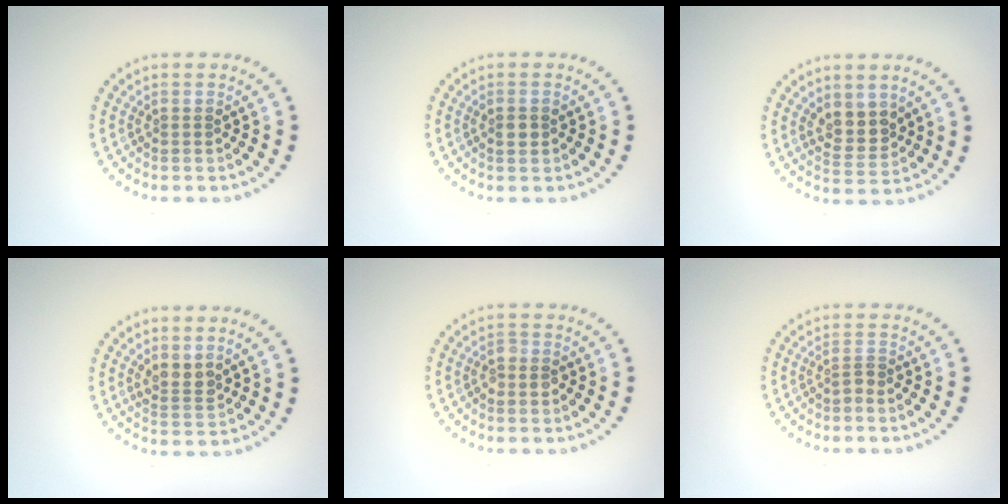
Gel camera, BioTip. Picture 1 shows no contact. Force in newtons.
{"total": 1.0, "press": 1.0, "slide": 0.1}
{"total": 2.7, "press": 2.5, "slide": 1.0}
{"total": 1.7, "press": 1.4, "slide": 1.0}
{"total": 1.0, "press": 1.0, "slide": 0.4}
{"total": 0.8, "press": 0.5, "slide": 0.6}